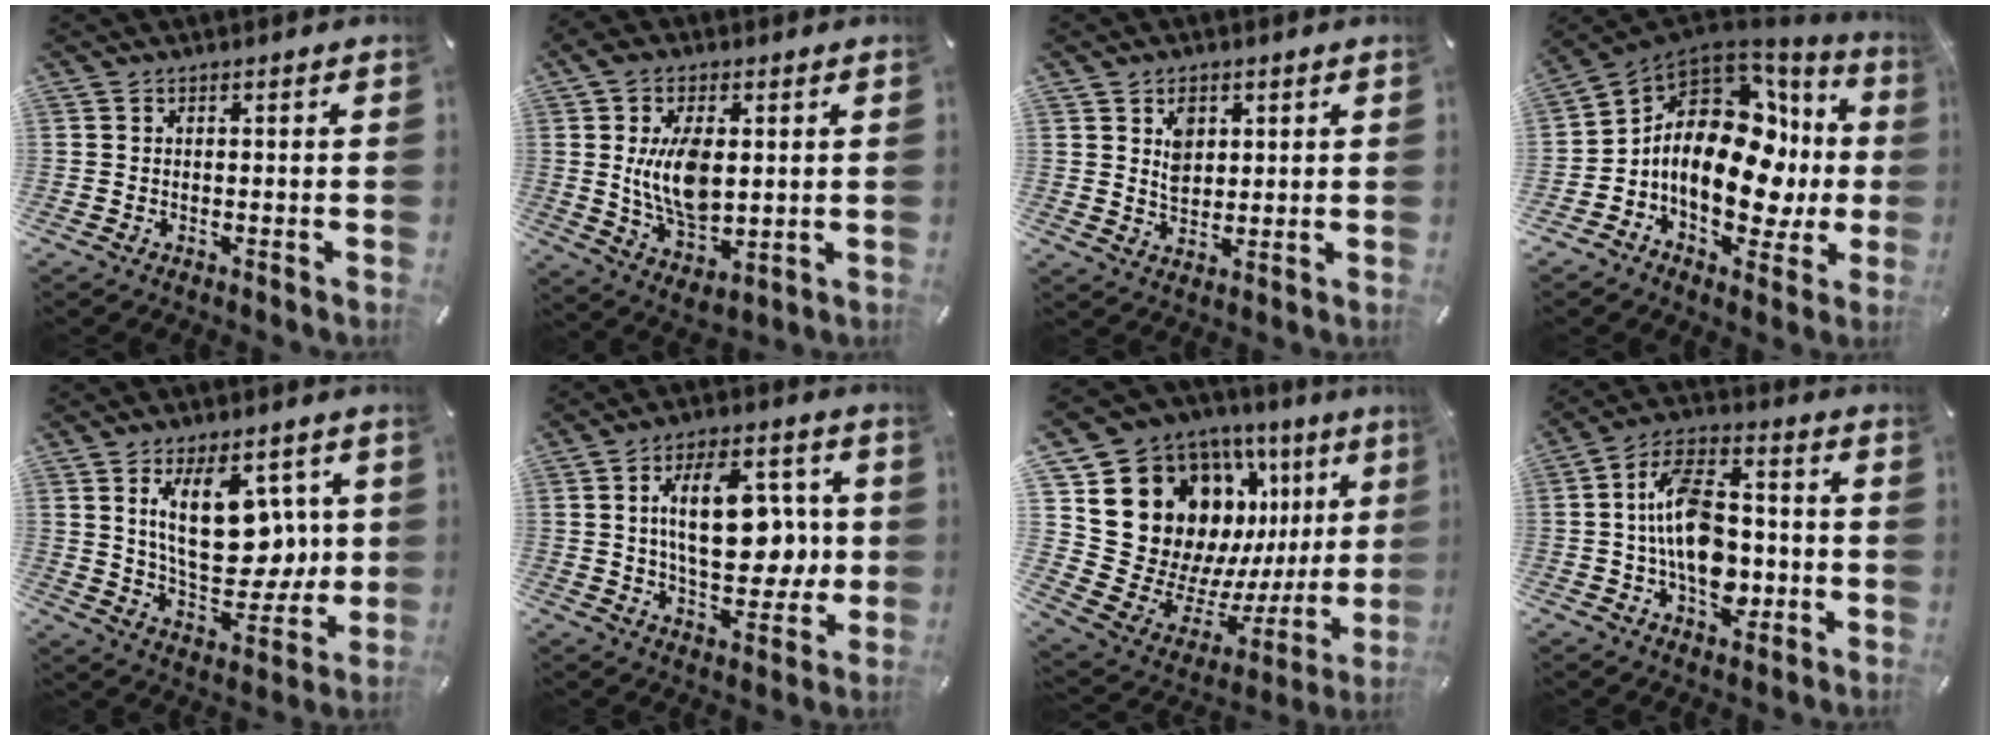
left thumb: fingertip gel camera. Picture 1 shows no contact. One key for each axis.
{"total": 14.4, "fx": 1.6, "fy": 8.7, "fz": 11.4, "tx": -0.228, "ty": -0.009, "tz": 0.026}
{"total": 4.9, "fx": 1.9, "fy": 4.0, "fz": 2.0, "tx": -0.027, "ty": -0.002, "tz": 0.031}
{"total": 18.7, "fx": -1.1, "fy": 12.3, "fz": 14.1, "tx": -0.236, "ty": -0.007, "tz": -0.018}
{"total": 17.9, "fx": 5.6, "fy": 10.1, "fz": 13.7, "tx": -0.234, "ty": -0.019, "tz": 0.094}
{"total": 17.9, "fx": 2.3, "fy": 10.2, "fz": 14.5, "tx": -0.241, "ty": 0.009, "tz": 0.035}
{"total": 18.5, "fx": 7.7, "fy": 14.9, "fz": 7.9, "tx": -0.080, "ty": -0.105, "tz": 0.185}
{"total": 16.0, "fx": -2.0, "fy": 10.3, "fz": 12.1, "tx": -0.231, "ty": 0.013, "tz": -0.033}